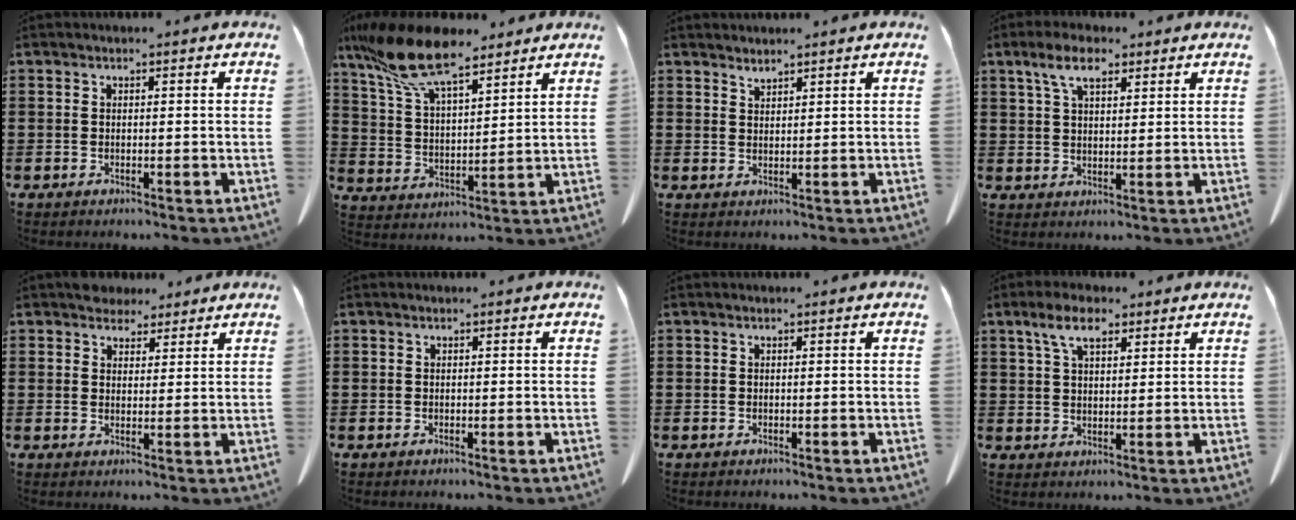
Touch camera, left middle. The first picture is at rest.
{"total": 12.3, "force": [9.3, 3.2, 7.5], "torque": [-0.177, -0.027, 0.169]}
{"total": 1.6, "force": [1.6, 0.0, 0.1], "torque": [-0.005, -0.003, 0.032]}
{"total": 6.2, "force": [4.0, 2.4, 4.1], "torque": [-0.091, 0.005, 0.073]}
{"total": 3.8, "force": [3.4, 1.7, 0.5], "torque": [-0.020, 0.001, 0.068]}
{"total": 0.0}
{"total": 0.0}
{"total": 6.1, "force": [3.8, 2.4, 4.0], "torque": [-0.082, 0.004, 0.068]}